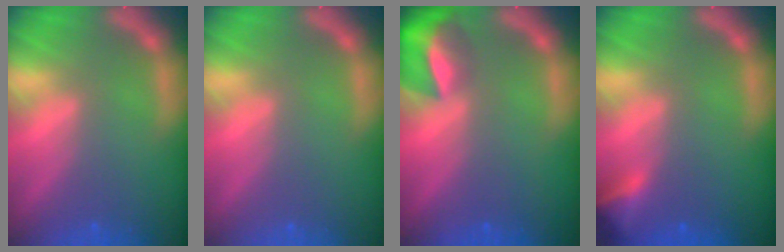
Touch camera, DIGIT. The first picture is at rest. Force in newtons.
{"total": 0.0}
{"total": 6.4}
{"total": 2.9}